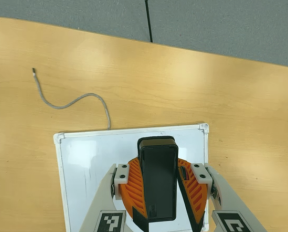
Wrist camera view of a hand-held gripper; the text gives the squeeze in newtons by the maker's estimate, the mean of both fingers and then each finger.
{"total": 9.1, "left": 9.6, "right": 8.7}